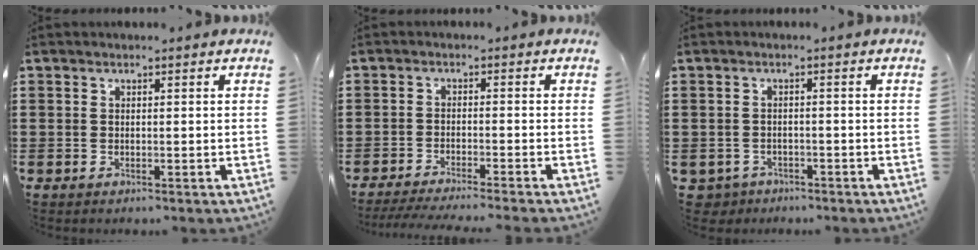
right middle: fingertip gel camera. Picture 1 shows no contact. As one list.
[{"total": 2.9, "force": [-2.6, -0.4, 1.2], "torque": [-0.027, -0.004, -0.054]}, {"total": 1.7, "force": [-1.5, 0.6, -0.2], "torque": [-0.007, -0.001, -0.036]}]